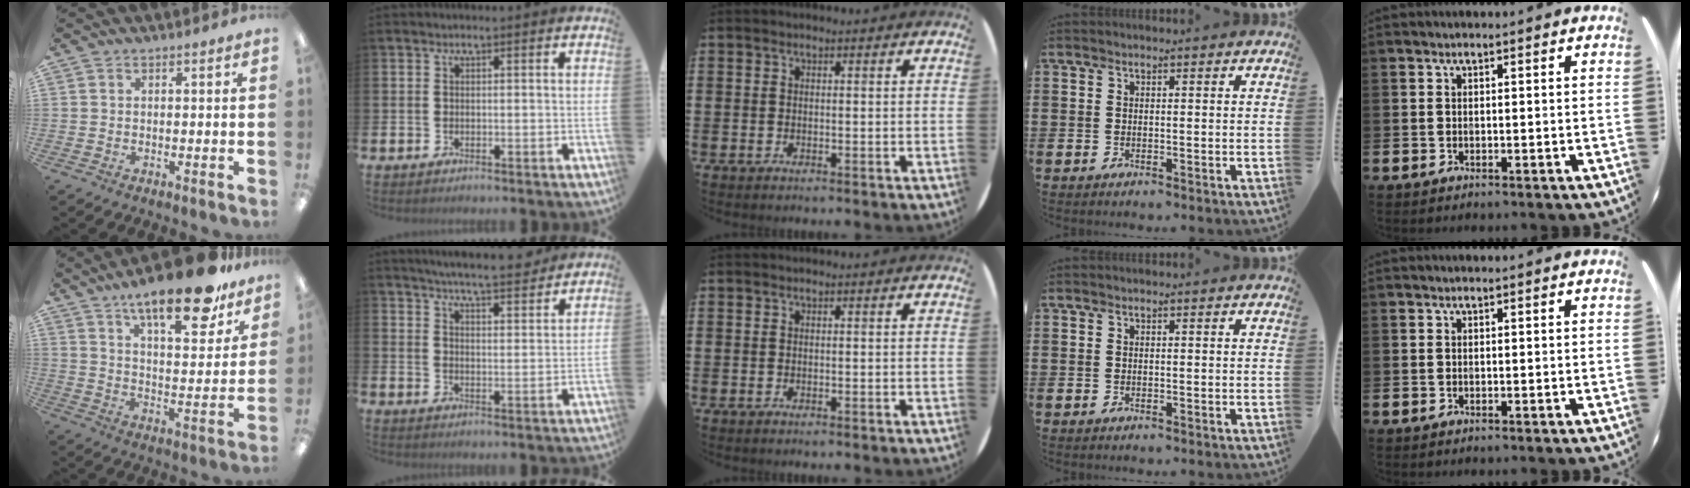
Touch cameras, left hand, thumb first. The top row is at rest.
{"thumb": {"total": 18.2, "force": [13.3, 5.6, 11.1], "torque": [-0.167, -0.080, 0.217]}, "index": {"total": 6.3, "force": [6.2, 0.1, 1.4], "torque": [-0.036, -0.041, 0.106]}}